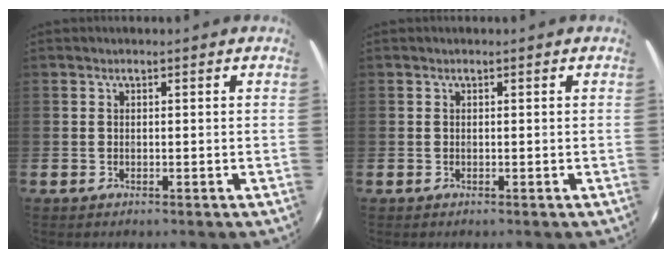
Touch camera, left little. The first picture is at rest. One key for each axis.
{"total": 0.0}